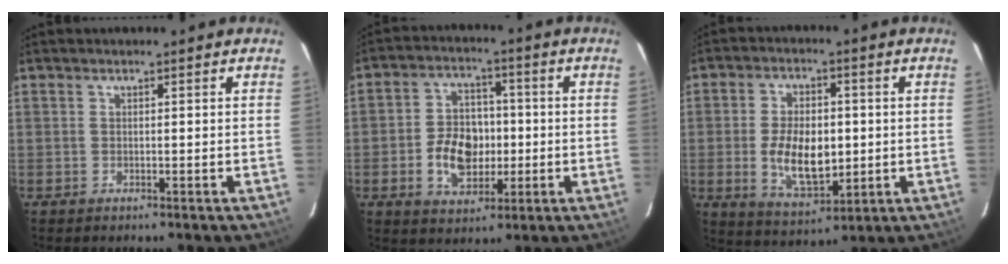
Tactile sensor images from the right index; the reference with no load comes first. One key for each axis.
{"total": 10.4, "fx": -2.0, "fy": 7.4, "fz": 7.1, "tx": -0.140, "ty": 0.017, "tz": -0.025}
{"total": 11.3, "fx": -1.1, "fy": 6.1, "fz": 9.5, "tx": -0.181, "ty": -0.005, "tz": -0.006}